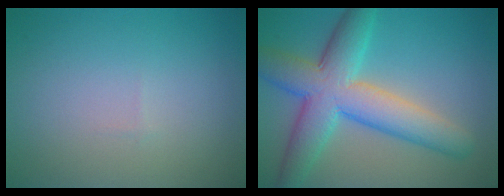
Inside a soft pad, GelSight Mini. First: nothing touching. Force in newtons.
{"total": 8.6, "press": 8.6, "slide": 0.3}